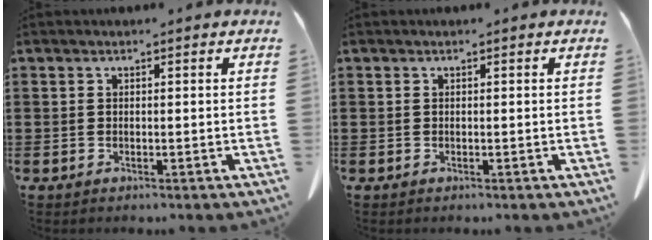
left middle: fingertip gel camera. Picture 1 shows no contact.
{"total": 0.0}